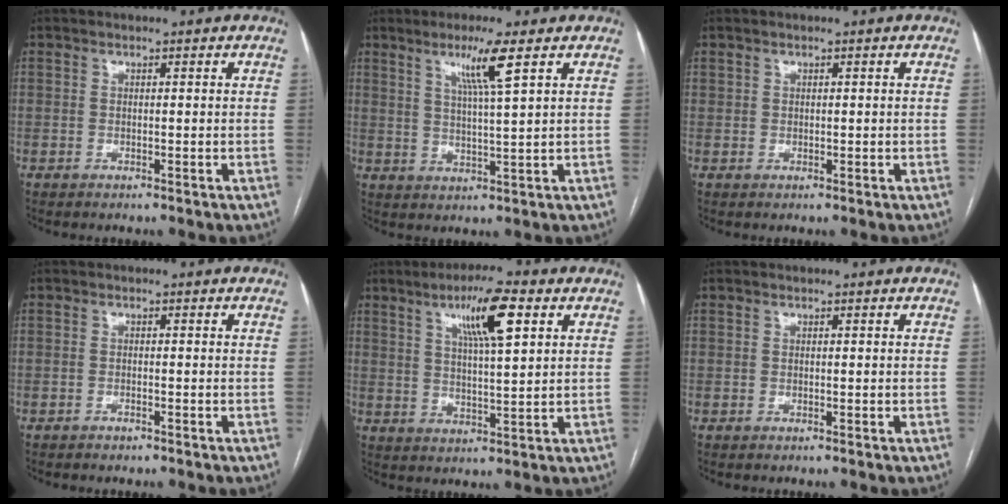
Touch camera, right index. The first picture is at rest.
{"total": 6.4, "force": [3.4, -0.8, 5.4], "torque": [-0.102, -0.008, 0.062]}
{"total": 0.7, "force": [0.4, 0.6, 0.2], "torque": [0.003, 0.005, 0.008]}
{"total": 0.7, "force": [-0.7, 0.2, 0.3], "torque": [-0.010, -0.001, -0.010]}
{"total": 9.5, "force": [4.4, 1.1, 8.3], "torque": [-0.145, 0.008, 0.073]}
{"total": 0.0}